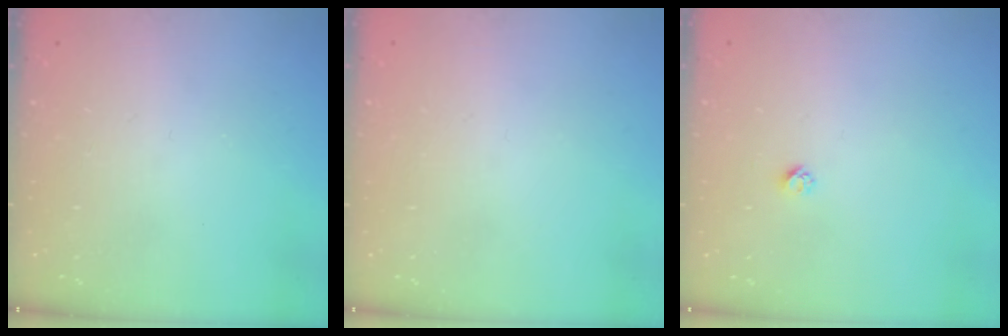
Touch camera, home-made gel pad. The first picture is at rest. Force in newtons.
{"total": 0.7, "press": 0.7, "slide": 0.1}
{"total": 2.3, "press": 2.3, "slide": 0.2}